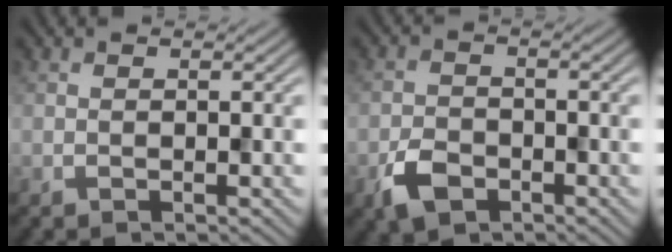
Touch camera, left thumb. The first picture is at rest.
{"total": 4.1, "force": [-2.4, 2.6, 2.2], "torque": [-0.044, -0.007, -0.055]}